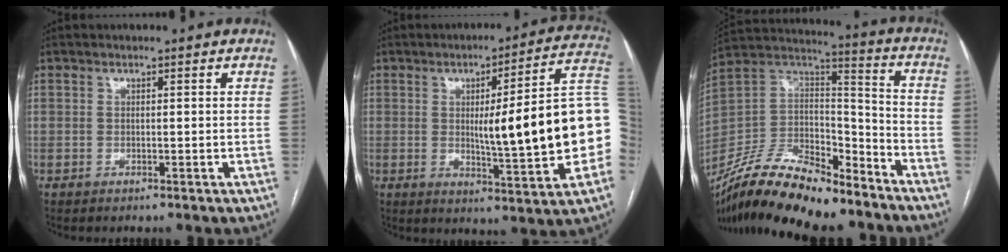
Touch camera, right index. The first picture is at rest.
{"total": 19.0, "force": [-0.6, 1.4, 18.9], "torque": [-0.212, 0.019, -0.005]}
{"total": 23.7, "force": [-19.2, 7.1, 12.0], "torque": [-0.240, 0.001, -0.344]}